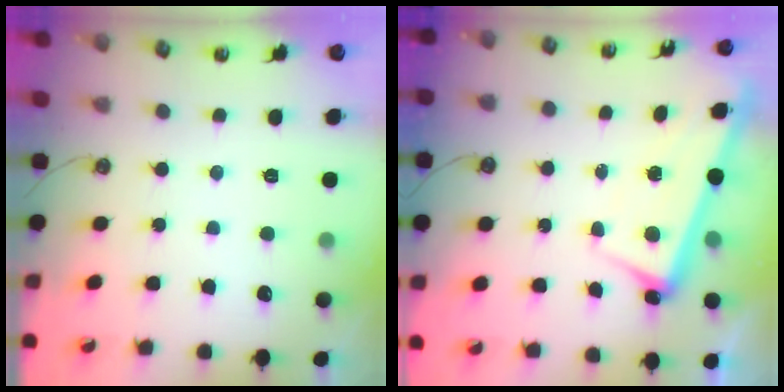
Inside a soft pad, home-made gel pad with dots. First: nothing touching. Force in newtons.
{"total": 2.3, "press": 2.1, "slide": 0.9}